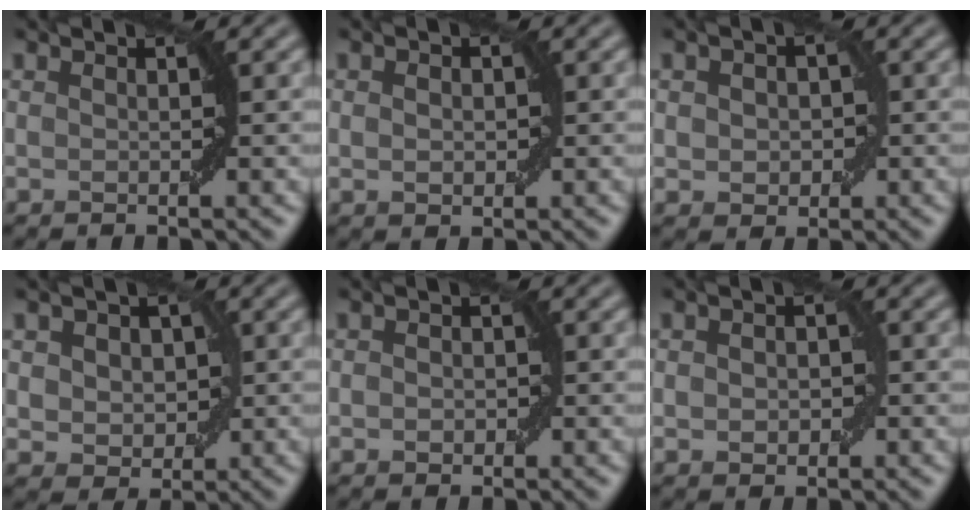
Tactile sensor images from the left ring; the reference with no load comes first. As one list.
[{"total": 1.4, "force": [0.1, 1.0, 1.0], "torque": [-0.017, 0.002, 0.003]}, {"total": 2.8, "force": [0.1, 2.2, 1.7], "torque": [-0.022, 0.003, -0.003]}, {"total": 4.8, "force": [0.9, 3.7, 2.9], "torque": [-0.031, 0.019, -0.002]}, {"total": 1.4, "force": [-0.2, 1.1, 0.9], "torque": [-0.005, 0.003, -0.005]}, {"total": 2.3, "force": [-0.1, 1.6, 1.6], "torque": [-0.016, 0.002, -0.003]}]